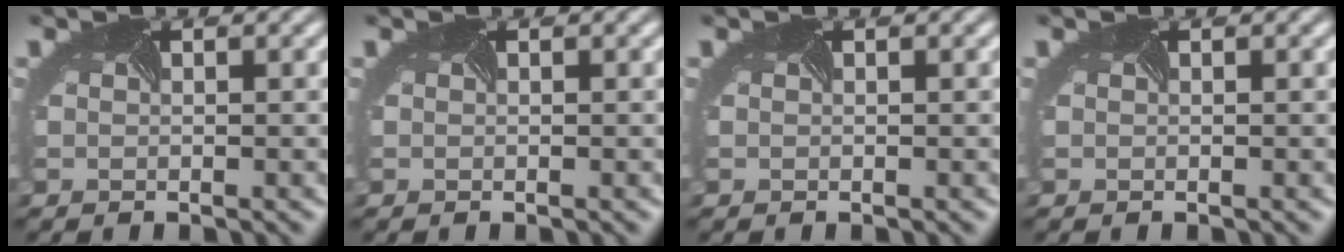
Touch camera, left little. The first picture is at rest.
{"total": 0.0}
{"total": 0.0}
{"total": 0.0}